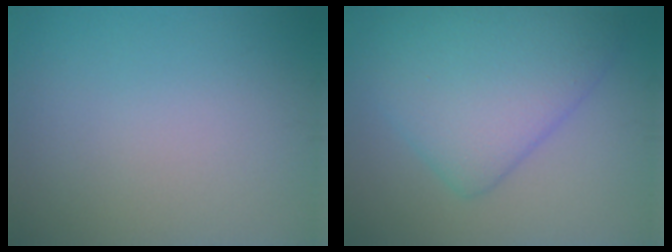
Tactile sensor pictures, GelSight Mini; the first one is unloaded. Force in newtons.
{"total": 7.8, "press": 7.8, "slide": 0.0}